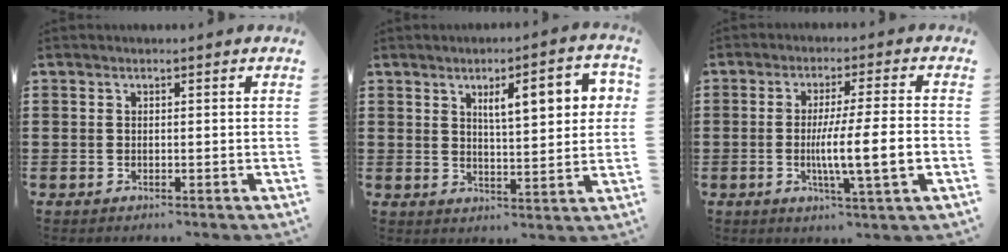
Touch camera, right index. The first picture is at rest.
{"total": 7.8, "force": [3.0, 2.1, 6.9], "torque": [-0.104, -0.003, 0.041]}
{"total": 8.6, "force": [-1.7, 0.3, 8.4], "torque": [-0.148, -0.010, -0.033]}